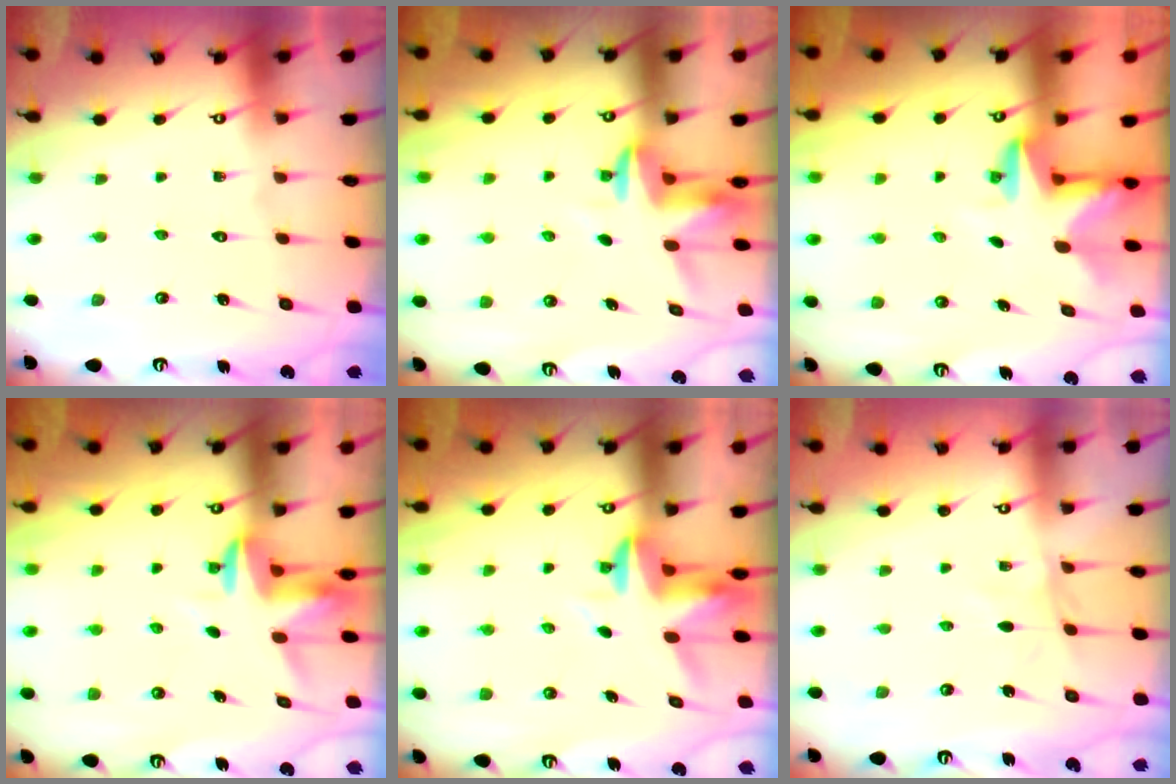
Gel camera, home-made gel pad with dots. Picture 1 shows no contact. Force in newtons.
{"total": 3.4, "press": 3.4, "slide": 0.2}
{"total": 2.9, "press": 2.9, "slide": 0.3}
{"total": 3.5, "press": 3.5, "slide": 0.2}
{"total": 3.5, "press": 3.5, "slide": 0.2}
{"total": 5.6, "press": 5.6, "slide": 0.5}